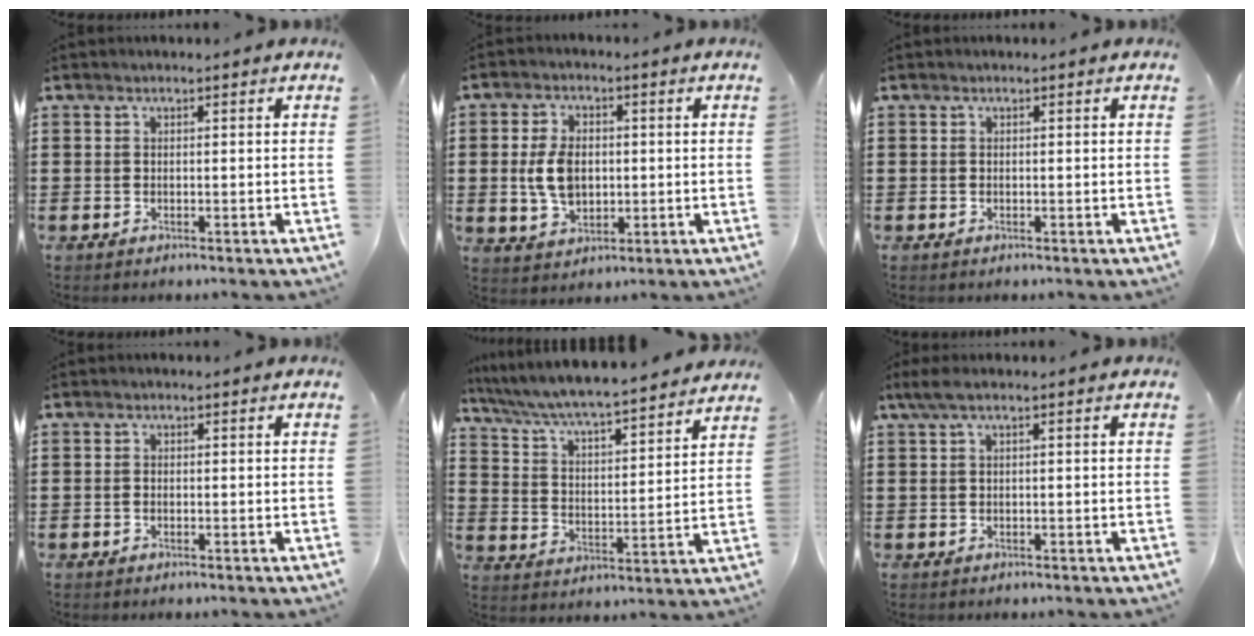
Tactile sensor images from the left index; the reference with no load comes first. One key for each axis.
{"total": 6.8, "fx": 0.1, "fy": 4.3, "fz": 5.3, "tx": -0.131, "ty": 0.003, "tz": -0.006}
{"total": 0.0}
{"total": 0.8, "fx": -0.4, "fy": 0.5, "fz": 0.6, "tx": -0.014, "ty": -0.001, "tz": -0.007}
{"total": 5.5, "fx": 5.2, "fy": -0.3, "fz": 1.6, "tx": -0.055, "ty": -0.040, "tz": 0.084}
{"total": 2.1, "fx": -0.1, "fy": 0.4, "fz": 2.1, "tx": -0.044, "ty": -0.002, "tz": -0.005}